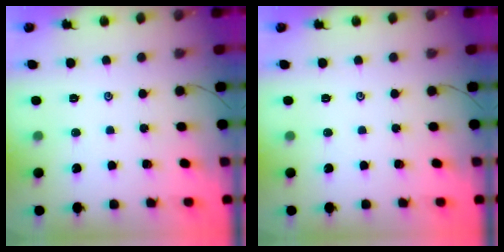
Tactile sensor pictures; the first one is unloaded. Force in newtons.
{"total": 0.0}